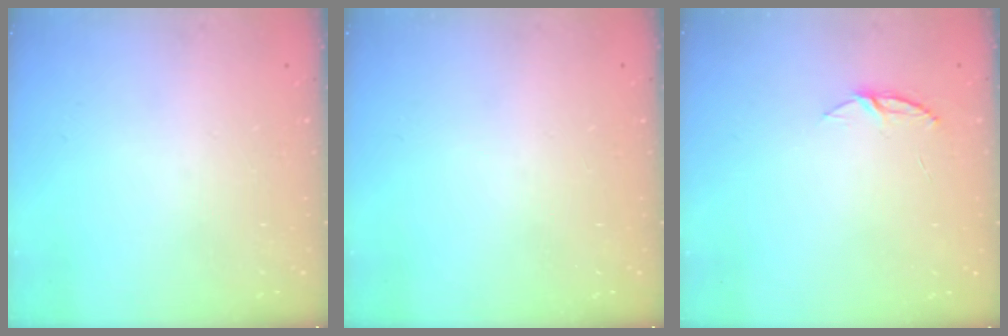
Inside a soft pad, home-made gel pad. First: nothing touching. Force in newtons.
{"total": 0.0}
{"total": 4.6, "press": 4.5, "slide": 0.4}